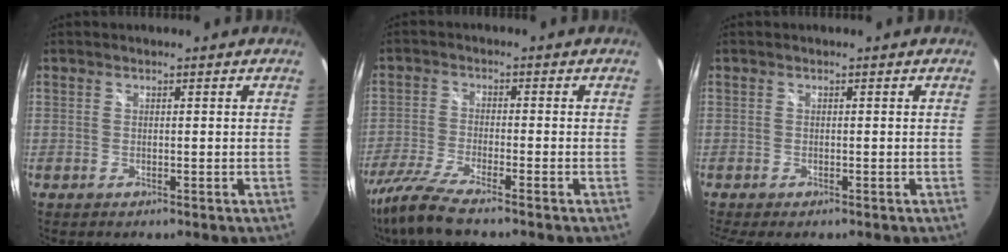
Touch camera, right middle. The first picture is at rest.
{"total": 8.8, "force": [-7.2, 0.3, 5.0], "torque": [-0.119, -0.029, -0.136]}
{"total": 1.9, "force": [-1.4, 0.6, 1.2], "torque": [-0.023, -0.013, -0.020]}